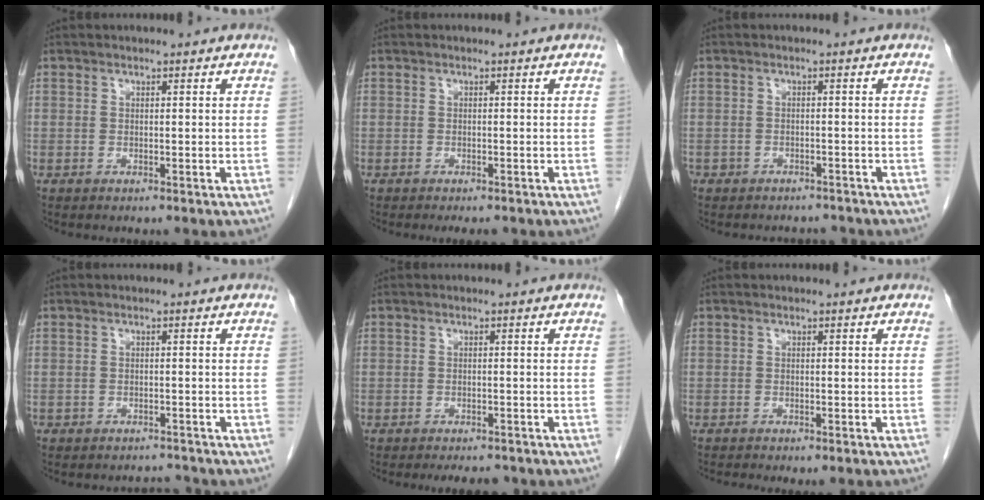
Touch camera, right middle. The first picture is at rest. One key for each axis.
{"total": 2.0, "fx": -1.6, "fy": 0.6, "fz": 1.0, "tx": -0.010, "ty": -0.004, "tz": -0.018}
{"total": 4.9, "fx": -4.3, "fy": 2.2, "fz": 0.5, "tx": -0.004, "ty": 0.011, "tz": -0.054}
{"total": 2.4, "fx": -2.3, "fy": 0.6, "fz": -0.5, "tx": 0.010, "ty": -0.003, "tz": -0.034}
{"total": 4.3, "fx": -3.8, "fy": 1.5, "fz": 1.5, "tx": -0.013, "ty": -0.004, "tz": -0.048}
{"total": 4.1, "fx": -3.6, "fy": 0.5, "fz": 1.9, "tx": -0.017, "ty": -0.007, "tz": -0.047}